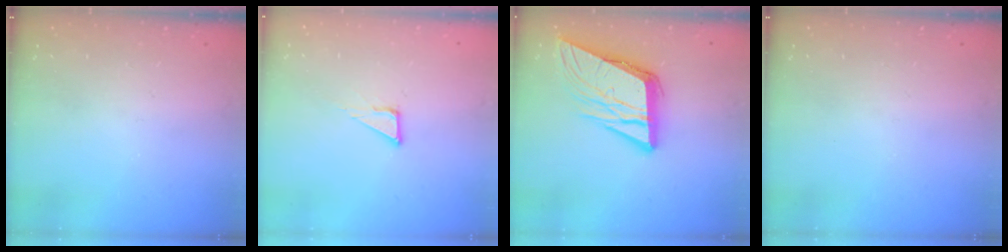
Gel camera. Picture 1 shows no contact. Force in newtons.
{"total": 1.9, "press": 1.9, "slide": 0.1}
{"total": 13.7, "press": 13.4, "slide": 2.6}
{"total": 0.0}